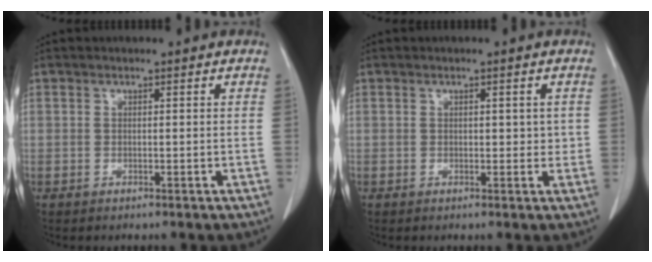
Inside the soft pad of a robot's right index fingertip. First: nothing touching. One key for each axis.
{"total": 1.0, "fx": 0.2, "fy": 0.4, "fz": 0.9, "tx": -0.012, "ty": 0.001, "tz": 0.003}